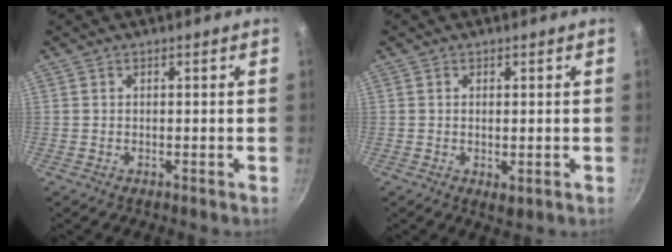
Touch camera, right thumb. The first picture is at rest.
{"total": 2.0, "force": [-0.1, 1.0, 1.7], "torque": [-0.026, -0.007, 0.002]}